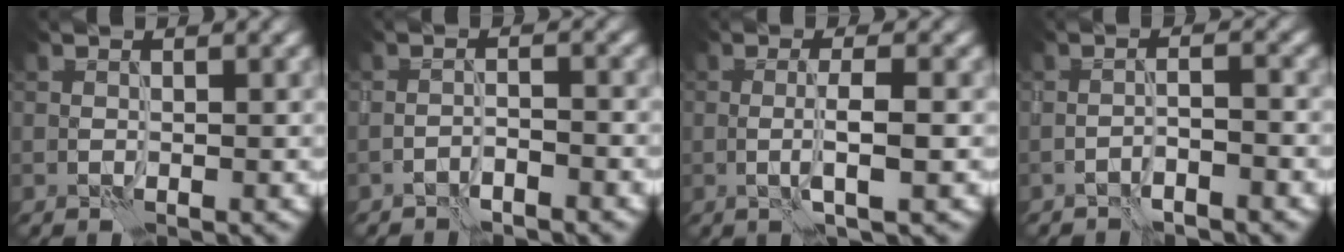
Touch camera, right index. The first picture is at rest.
{"total": 1.8, "force": [-1.7, 0.2, 0.6], "torque": [-0.009, 0.007, -0.034]}
{"total": 2.9, "force": [-0.4, 0.4, 2.9], "torque": [-0.052, 0.001, -0.008]}
{"total": 1.9, "force": [-1.6, 0.1, 1.1], "torque": [-0.018, 0.009, -0.034]}